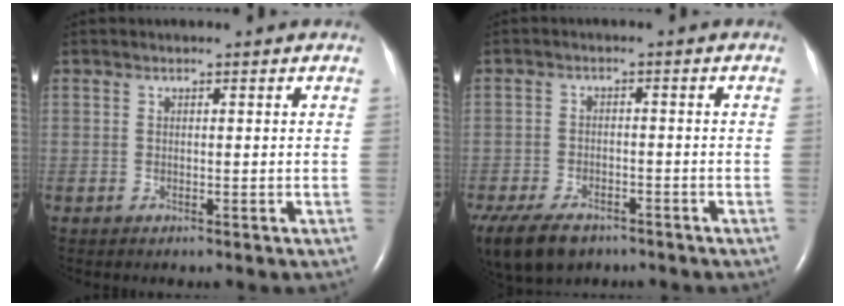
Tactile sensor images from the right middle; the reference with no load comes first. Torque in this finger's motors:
{"motor_torque": [0.55, -0.53, 0.08, 0.04]}